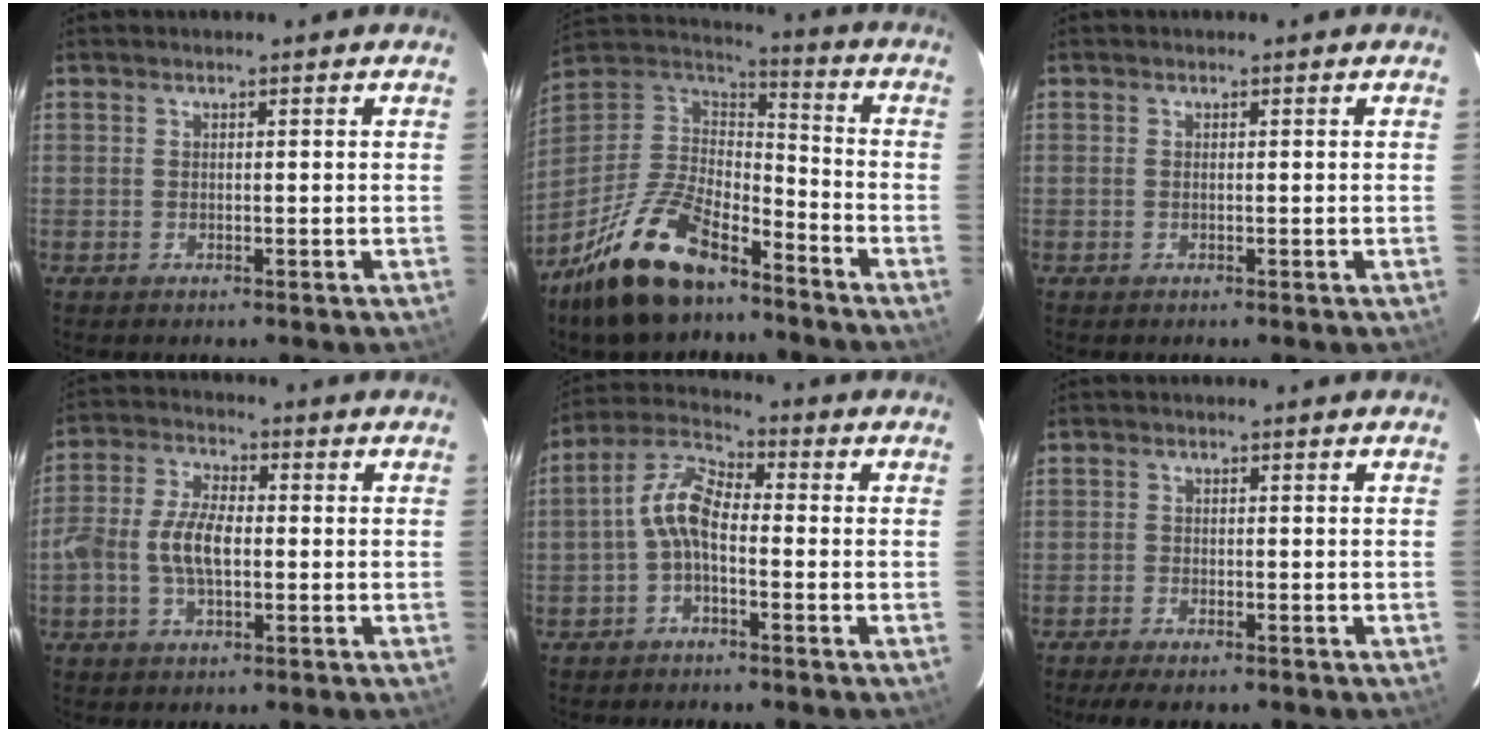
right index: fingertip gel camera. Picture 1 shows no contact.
{"total": 21.0, "force": [-14.5, 8.8, 12.4], "torque": [-0.268, -0.010, -0.259]}
{"total": 0.0}
{"total": 8.1, "force": [-1.3, 4.0, 6.9], "torque": [-0.142, 0.012, -0.024]}
{"total": 6.7, "force": [-1.9, 3.1, 5.6], "torque": [-0.127, 0.023, -0.042]}
{"total": 4.2, "force": [-3.5, 1.1, 2.1], "torque": [-0.057, -0.014, -0.060]}